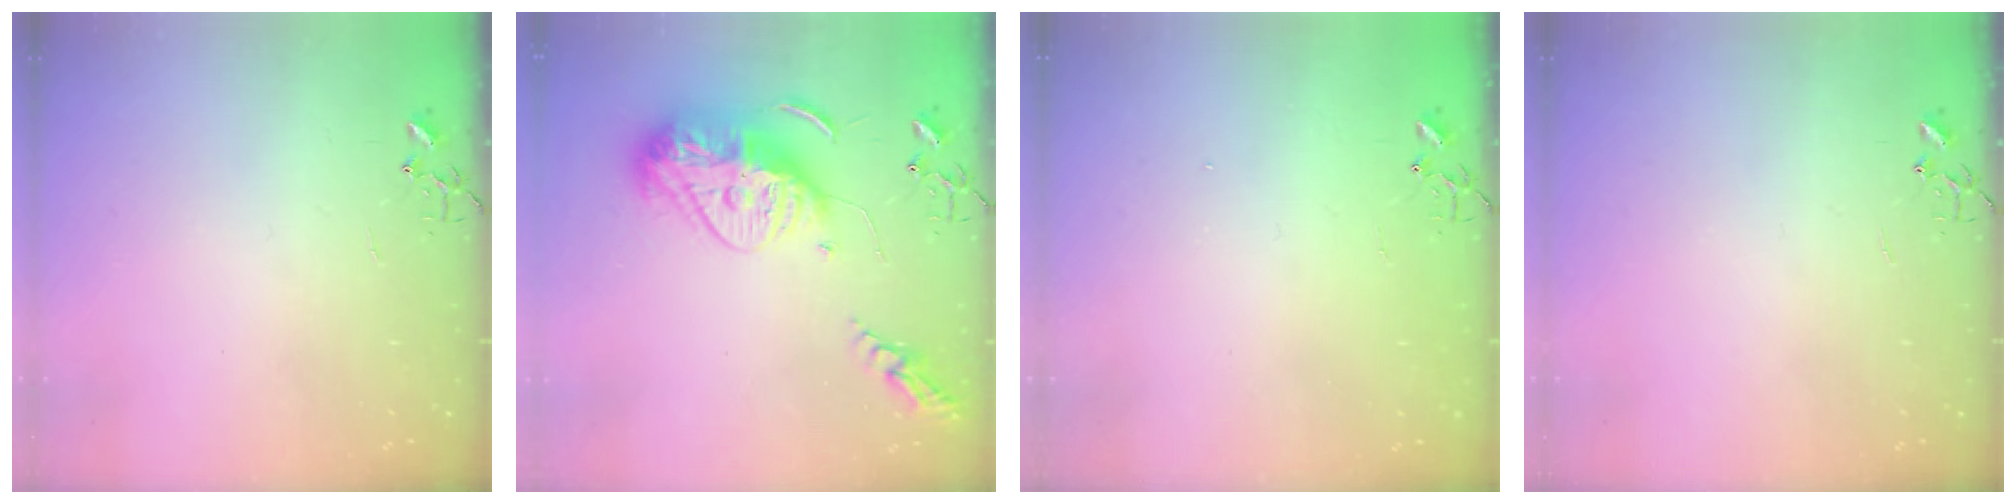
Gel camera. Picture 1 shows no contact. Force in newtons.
{"total": 18.2, "press": 18.2, "slide": 1.6}
{"total": 1.4, "press": 1.4, "slide": 0.3}
{"total": 0.0}